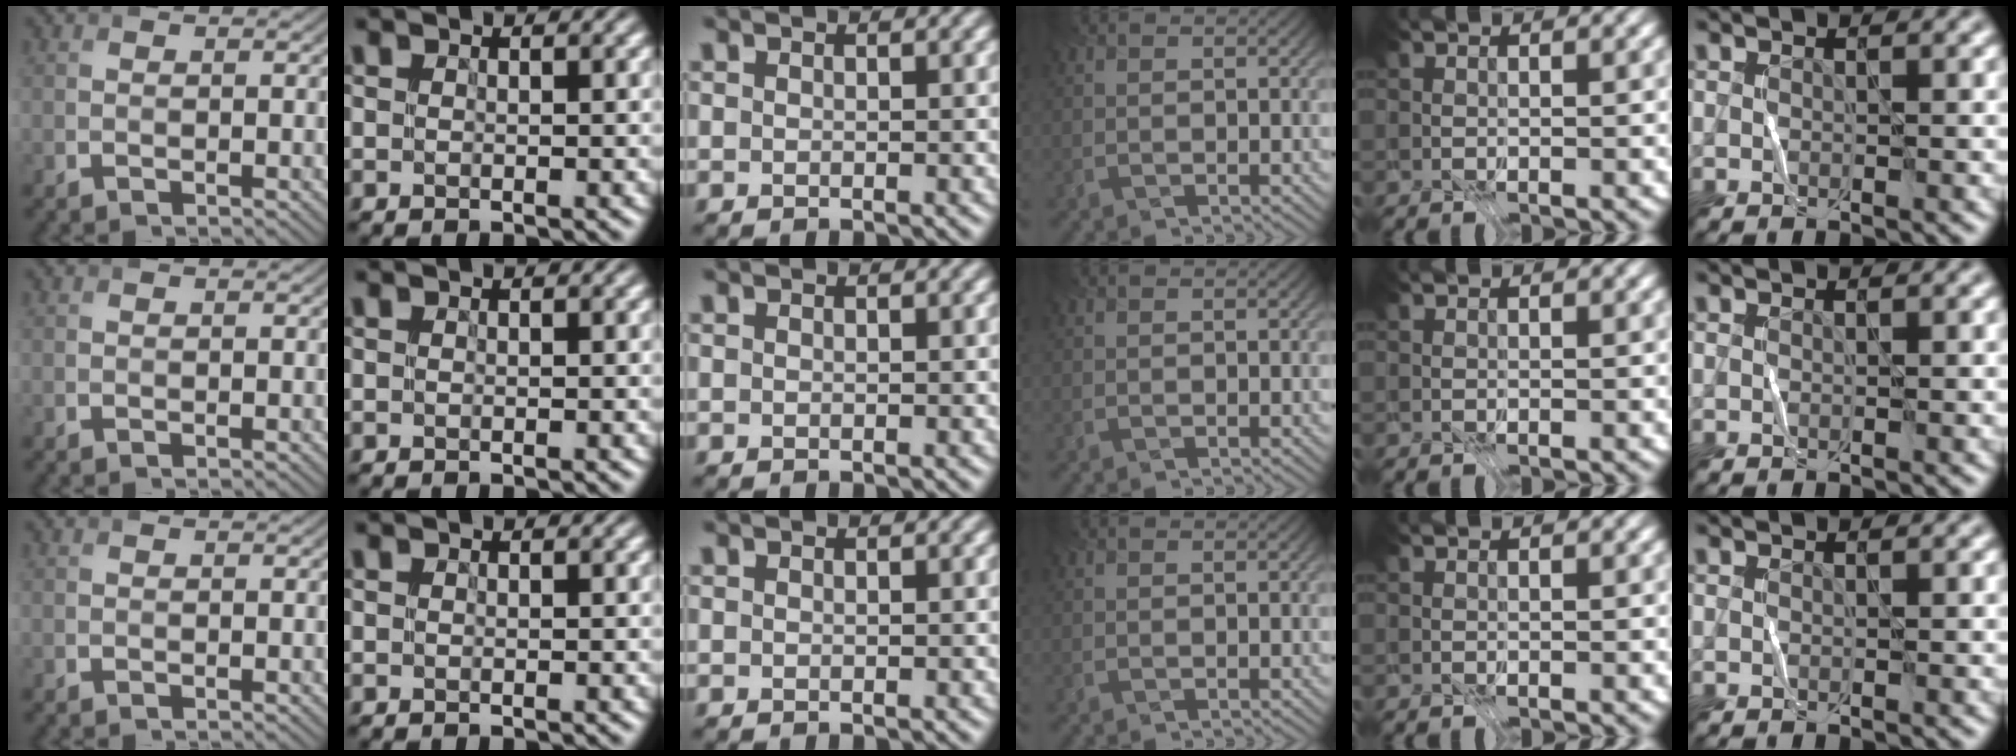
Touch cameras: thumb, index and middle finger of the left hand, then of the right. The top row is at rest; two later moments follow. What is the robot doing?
{"motion": "fold", "object": "receipt paper"}